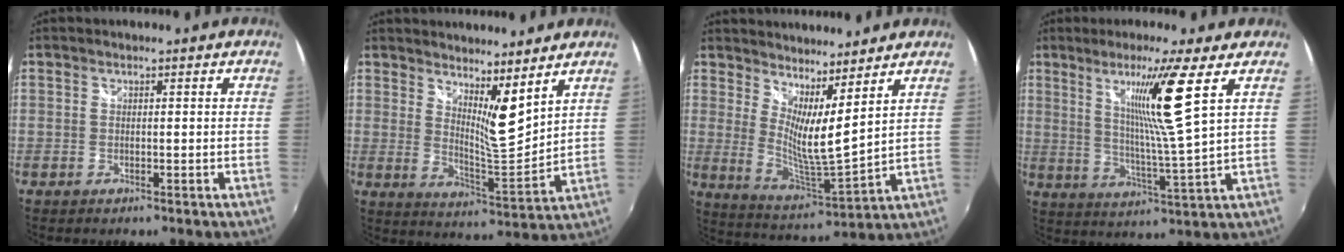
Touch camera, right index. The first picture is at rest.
{"total": 8.8, "force": [6.2, 1.4, 6.1], "torque": [-0.086, -0.014, 0.101]}
{"total": 10.7, "force": [7.4, 0.5, 7.7], "torque": [-0.112, -0.020, 0.125]}
{"total": 10.9, "force": [5.0, -2.2, 9.5], "torque": [-0.161, -0.008, 0.091]}